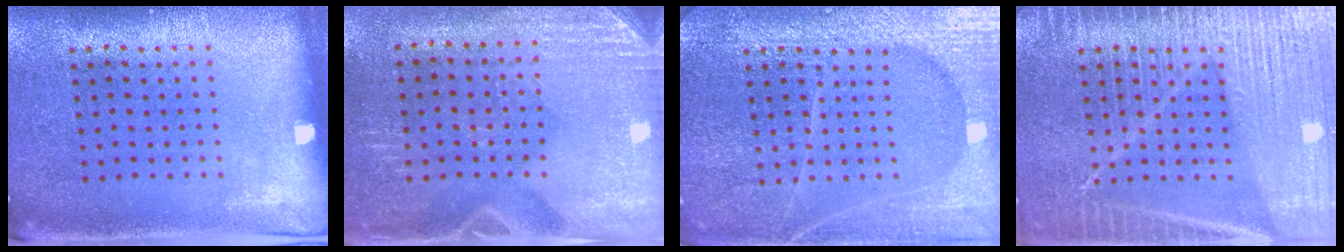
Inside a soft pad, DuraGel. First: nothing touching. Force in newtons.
{"total": 2.8, "press": 2.6, "slide": 1.2}
{"total": 5.3, "press": 5.3, "slide": 0.6}
{"total": 6.4, "press": 6.3, "slide": 0.9}